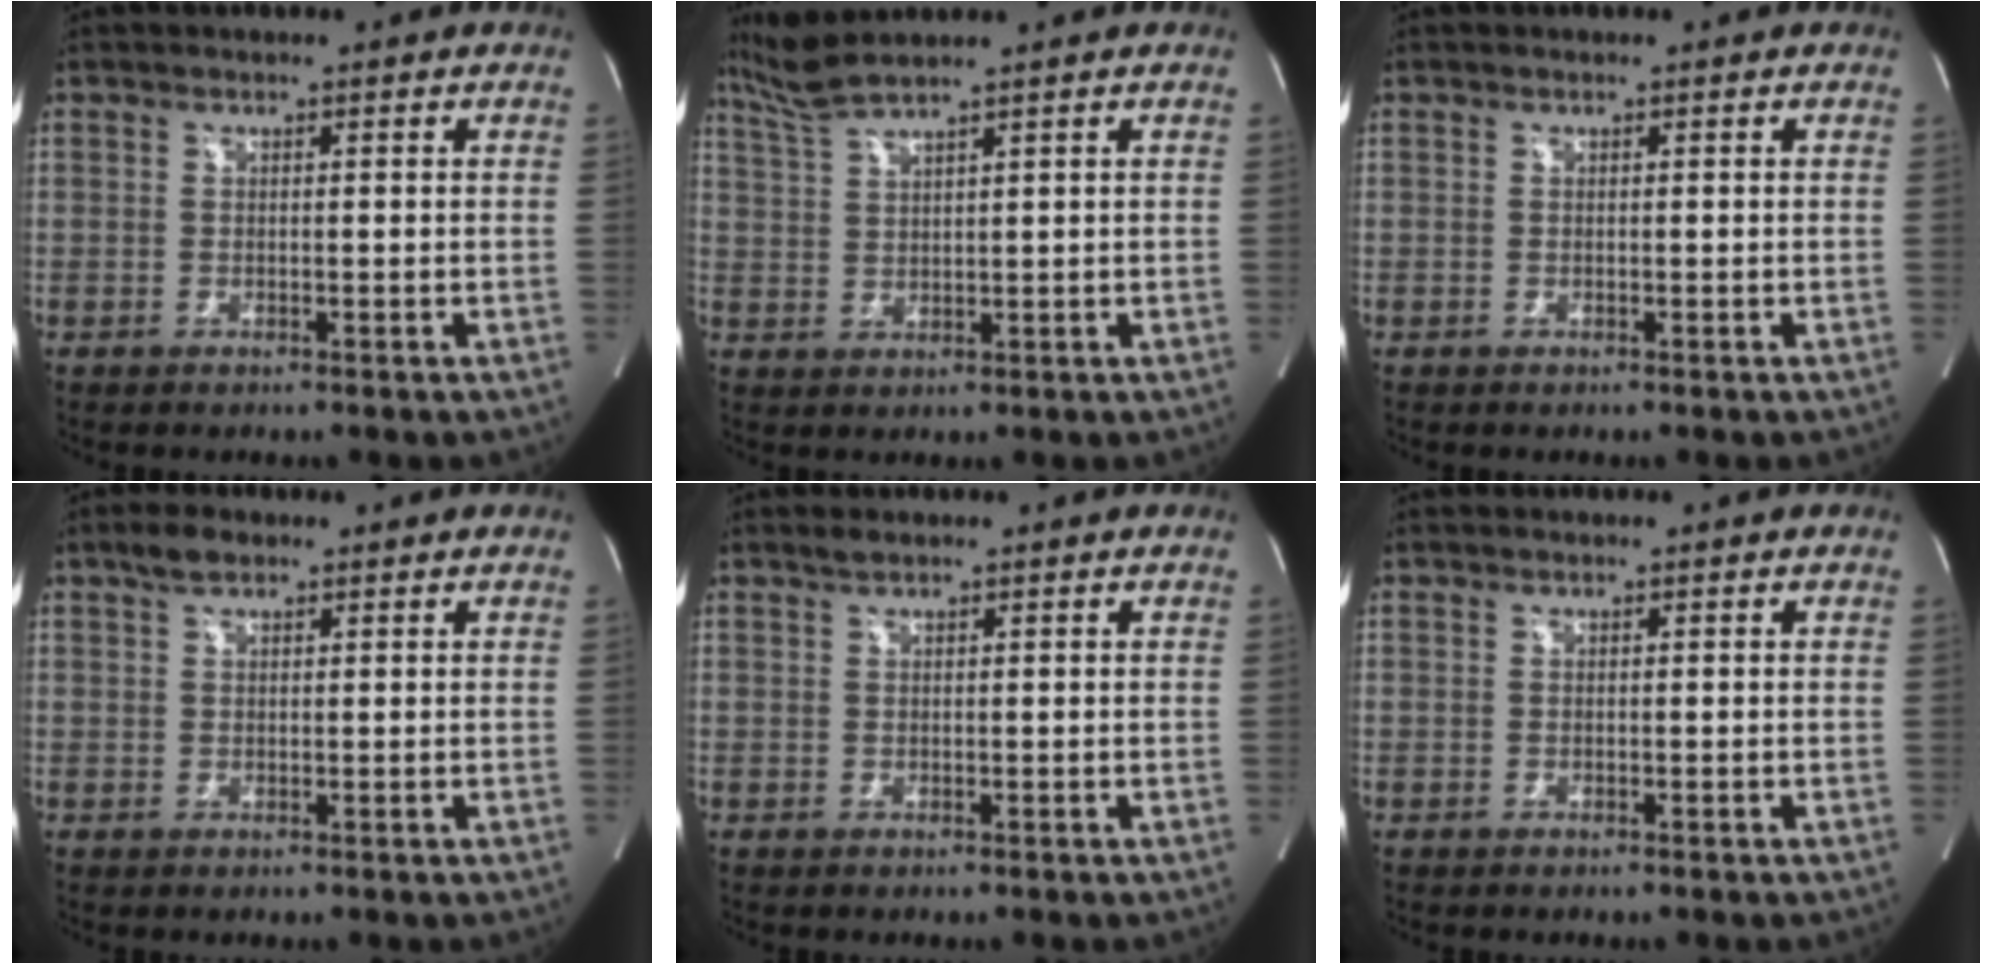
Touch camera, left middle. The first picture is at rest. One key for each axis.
{"total": 4.2, "fx": 3.8, "fy": -1.2, "fz": 1.5, "tx": -0.046, "ty": 0.002, "tz": 0.088}
{"total": 0.0}
{"total": 2.3, "fx": 1.6, "fy": 1.1, "fz": 1.3, "tx": -0.030, "ty": 0.010, "tz": 0.029}
{"total": 0.7, "fx": 0.6, "fy": 0.0, "fz": 0.4, "tx": -0.012, "ty": 0.005, "tz": 0.015}
{"total": 0.0}